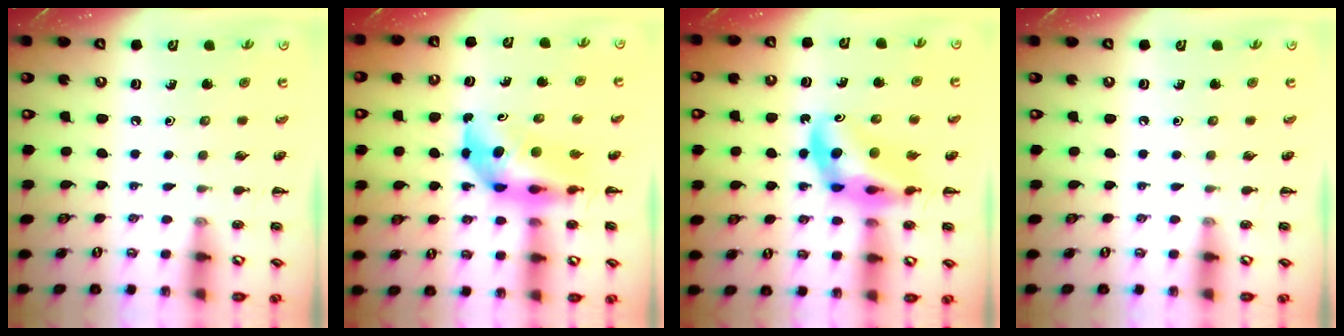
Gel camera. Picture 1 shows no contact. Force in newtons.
{"total": 6.9, "press": 6.6, "slide": 1.9}
{"total": 11.2, "press": 10.7, "slide": 3.3}
{"total": 0.0}